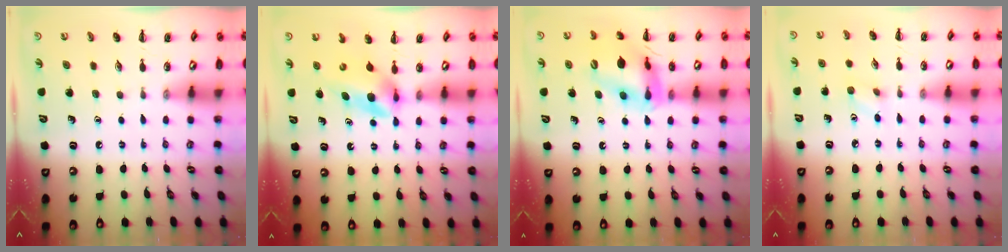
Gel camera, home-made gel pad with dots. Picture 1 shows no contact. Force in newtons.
{"total": 5.2, "press": 5.2, "slide": 0.5}
{"total": 17.4, "press": 17.1, "slide": 3.2}
{"total": 3.5, "press": 3.3, "slide": 1.1}